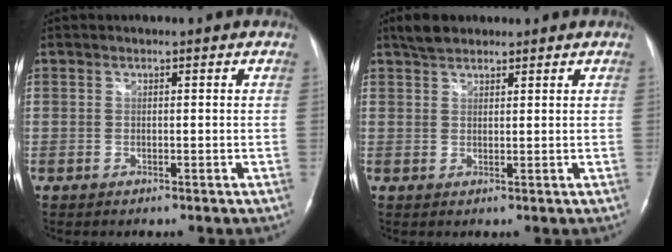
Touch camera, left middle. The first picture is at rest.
{"total": 3.4, "force": [2.8, 1.4, 1.2], "torque": [-0.031, 0.012, 0.051]}